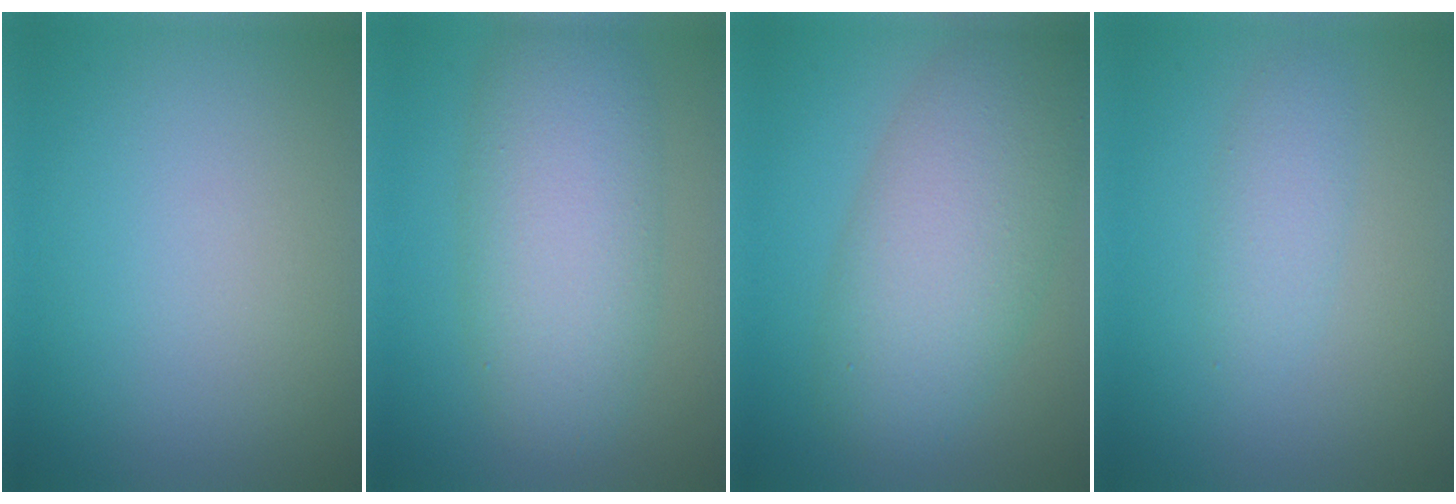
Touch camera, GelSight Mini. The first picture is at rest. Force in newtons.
{"total": 7.3, "press": 7.3, "slide": 0.4}
{"total": 8.1, "press": 8.1, "slide": 0.6}
{"total": 2.1, "press": 2.1, "slide": 0.1}